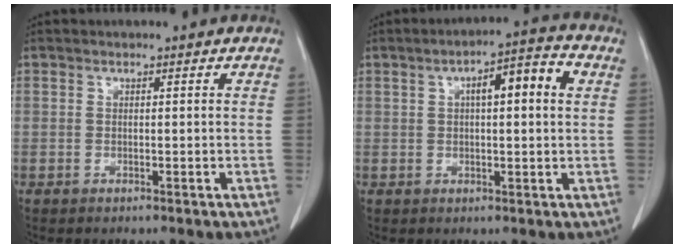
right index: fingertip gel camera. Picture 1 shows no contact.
{"total": 7.7, "force": [1.9, 1.4, 7.3], "torque": [-0.115, 0.023, 0.024]}